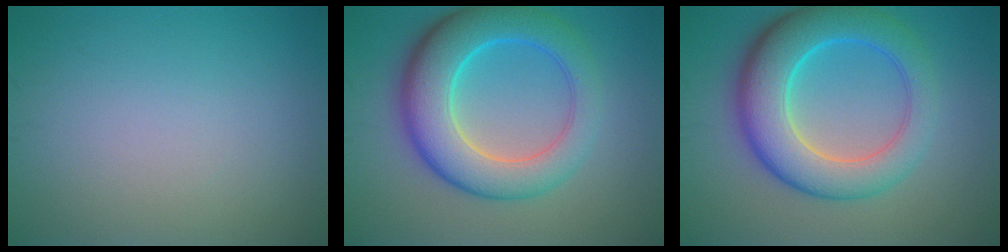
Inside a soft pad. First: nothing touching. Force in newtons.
{"total": 8.9, "press": 8.9, "slide": 0.3}
{"total": 8.9, "press": 8.9, "slide": 0.3}